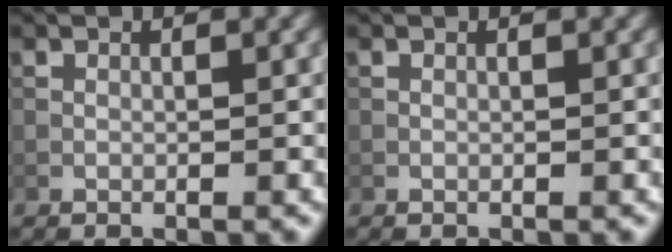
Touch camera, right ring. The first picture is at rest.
{"total": 0.0}